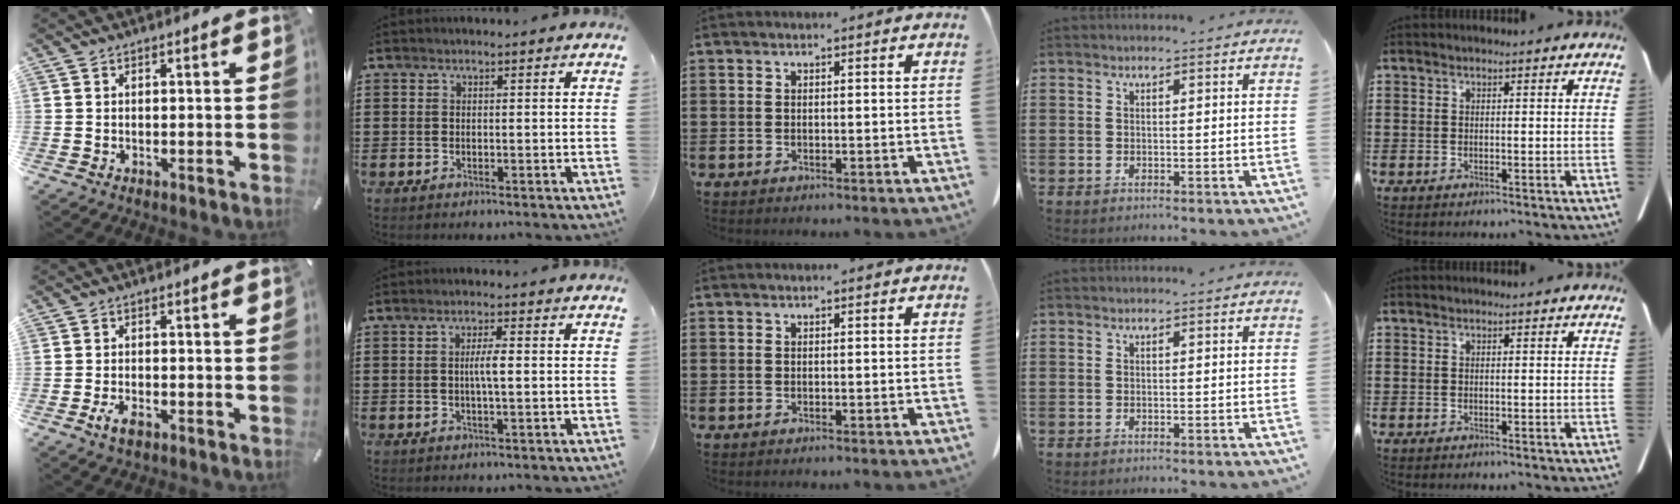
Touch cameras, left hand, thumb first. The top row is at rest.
{"thumb": {"total": 3.3, "force": [-1.9, 1.6, 2.2], "torque": [-0.049, 0.003, -0.035]}, "index": {"total": 2.8, "force": [-0.1, 0.4, 2.8], "torque": [-0.051, -0.004, -0.004]}}